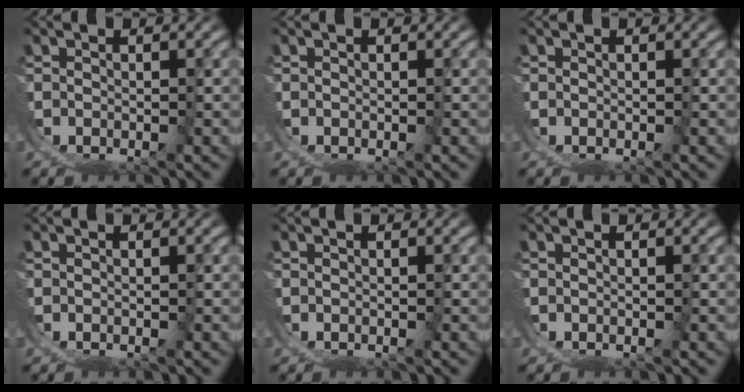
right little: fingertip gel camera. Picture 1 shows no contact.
{"total": 0.0}
{"total": 0.0}
{"total": 0.0}
{"total": 0.0}
{"total": 0.0}